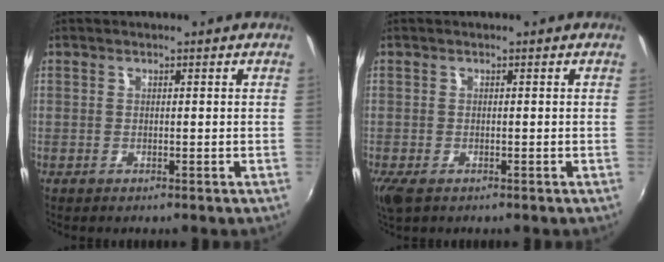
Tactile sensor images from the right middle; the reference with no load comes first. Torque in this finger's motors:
{"motor_torque": [0.46, -0.44, 0.16, 0.07]}